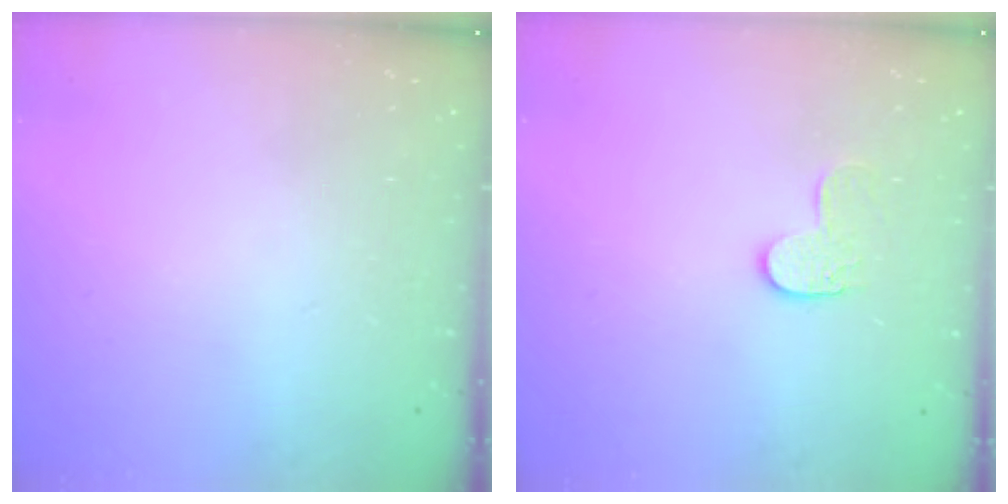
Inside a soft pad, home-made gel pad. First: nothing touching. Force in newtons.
{"total": 7.3, "press": 7.3, "slide": 0.2}